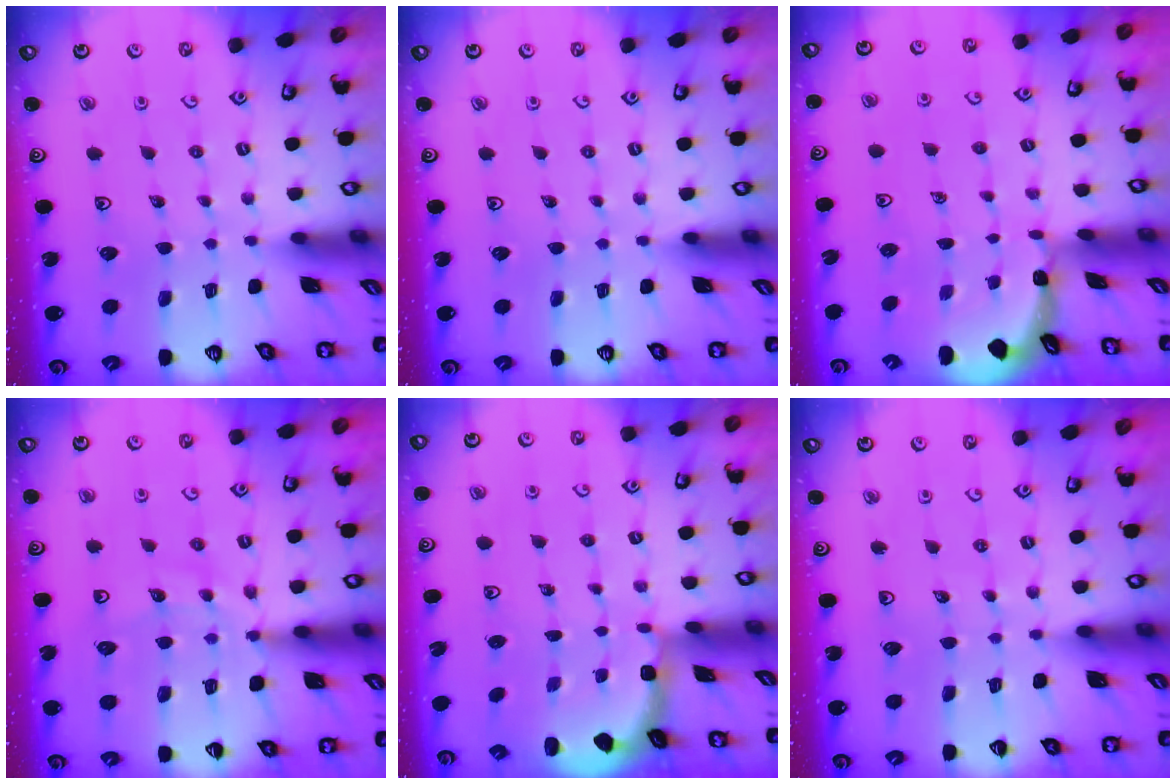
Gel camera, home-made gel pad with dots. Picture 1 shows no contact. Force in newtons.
{"total": 0.0}
{"total": 0.6, "press": 0.6, "slide": 0.2}
{"total": 12.5, "press": 12.2, "slide": 2.6}
{"total": 1.9, "press": 1.6, "slide": 1.0}
{"total": 3.9, "press": 3.9, "slide": 0.4}